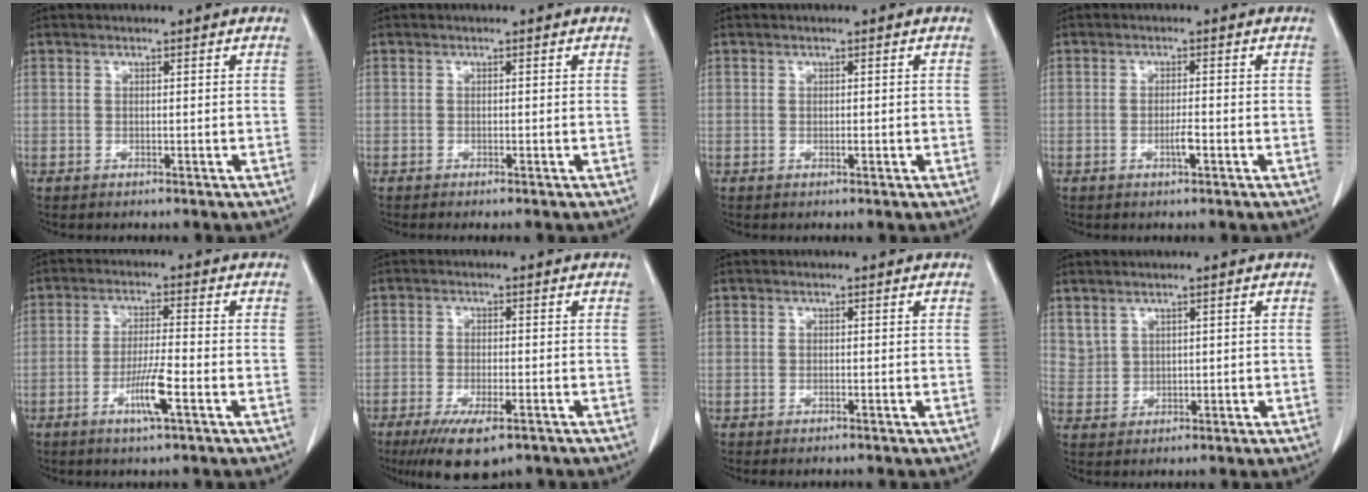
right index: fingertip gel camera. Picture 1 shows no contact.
{"total": 0.6, "force": [-0.5, -0.1, 0.4], "torque": [-0.008, 0.000, -0.008]}
{"total": 0.7, "force": [-0.1, 0.3, 0.6], "torque": [-0.010, 0.000, 0.000]}
{"total": 2.0, "force": [-0.8, 0.2, 1.9], "torque": [-0.035, -0.001, -0.014]}
{"total": 6.0, "force": [-2.6, 0.0, 5.4], "torque": [-0.103, -0.009, -0.049]}
{"total": 8.3, "force": [-5.3, 2.2, 5.9], "torque": [-0.102, -0.018, -0.080]}
{"total": 0.8, "force": [-0.7, 0.0, 0.5], "torque": [-0.016, -0.004, -0.007]}
{"total": 2.3, "force": [1.7, 1.5, 0.5], "torque": [-0.008, 0.001, 0.040]}